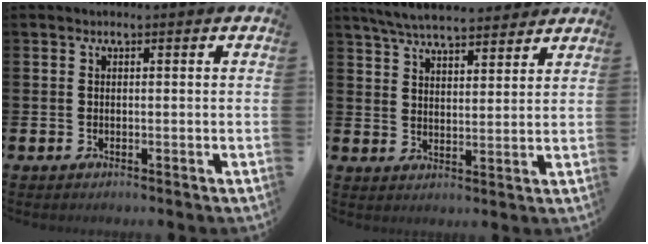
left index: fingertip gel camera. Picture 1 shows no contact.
{"total": 6.4, "force": [6.1, 0.9, 1.6], "torque": [-0.056, -0.024, 0.112]}